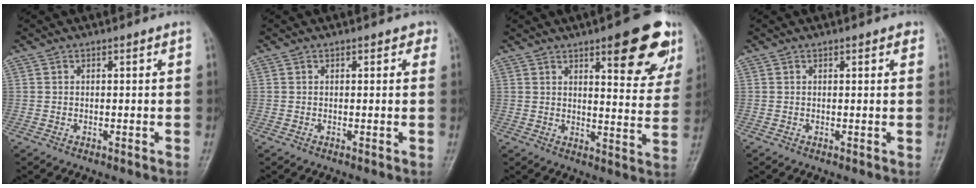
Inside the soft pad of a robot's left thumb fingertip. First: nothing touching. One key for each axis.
{"total": 1.6, "fx": 0.9, "fy": 1.0, "fz": 0.8, "tx": 0.009, "ty": 0.000, "tz": 0.005}
{"total": 15.7, "fx": 8.7, "fy": 4.9, "fz": 12.0, "tx": -0.106, "ty": -0.041, "tz": 0.113}
{"total": 1.5, "fx": 0.9, "fy": 0.7, "fz": 1.0, "tx": -0.004, "ty": -0.002, "tz": 0.009}